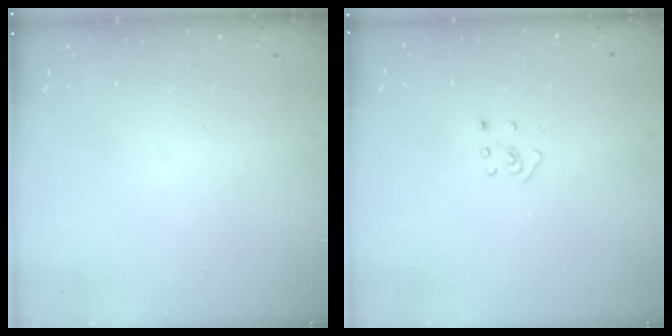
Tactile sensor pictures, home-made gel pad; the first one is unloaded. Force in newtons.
{"total": 3.6, "press": 3.6, "slide": 0.2}